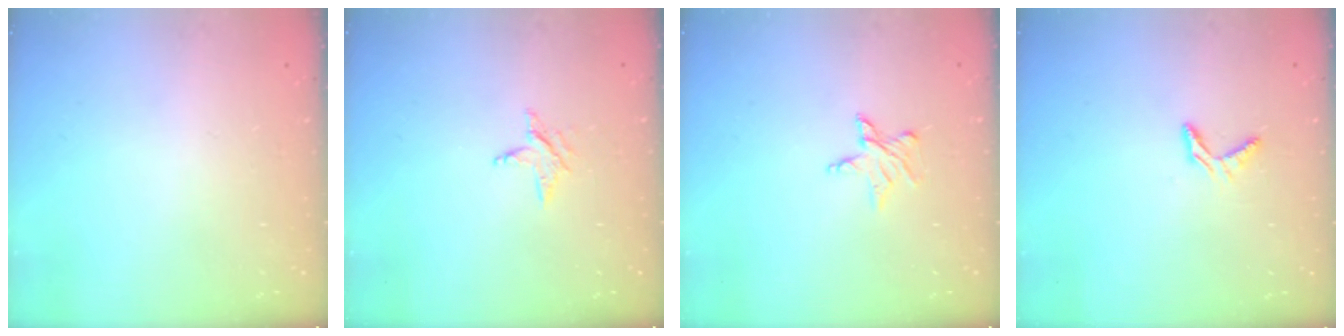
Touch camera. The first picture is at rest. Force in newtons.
{"total": 3.3, "press": 3.3, "slide": 0.4}
{"total": 4.9, "press": 4.9, "slide": 0.4}
{"total": 4.7, "press": 4.7, "slide": 0.1}